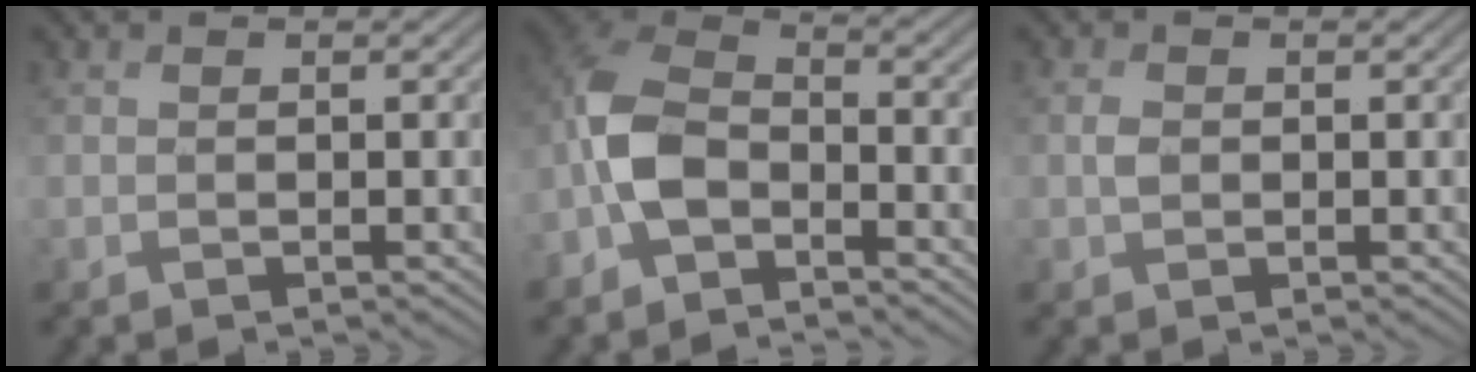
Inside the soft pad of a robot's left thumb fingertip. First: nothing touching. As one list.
[{"total": 7.2, "force": [-3.2, 4.0, 5.0], "torque": [-0.111, 0.013, -0.081]}, {"total": 1.1, "force": [0.5, 0.7, 0.7], "torque": [-0.018, 0.006, 0.009]}]